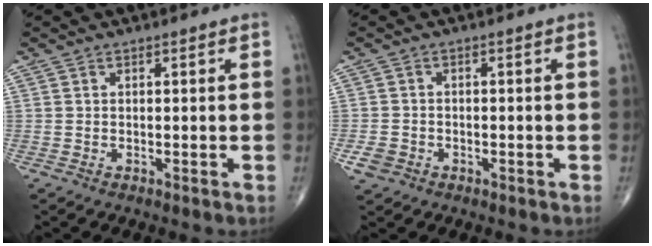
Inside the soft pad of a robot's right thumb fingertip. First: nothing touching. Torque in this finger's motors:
{"motor_torque": [0.68, 0.67, -0.21, -0.10, -0.01]}